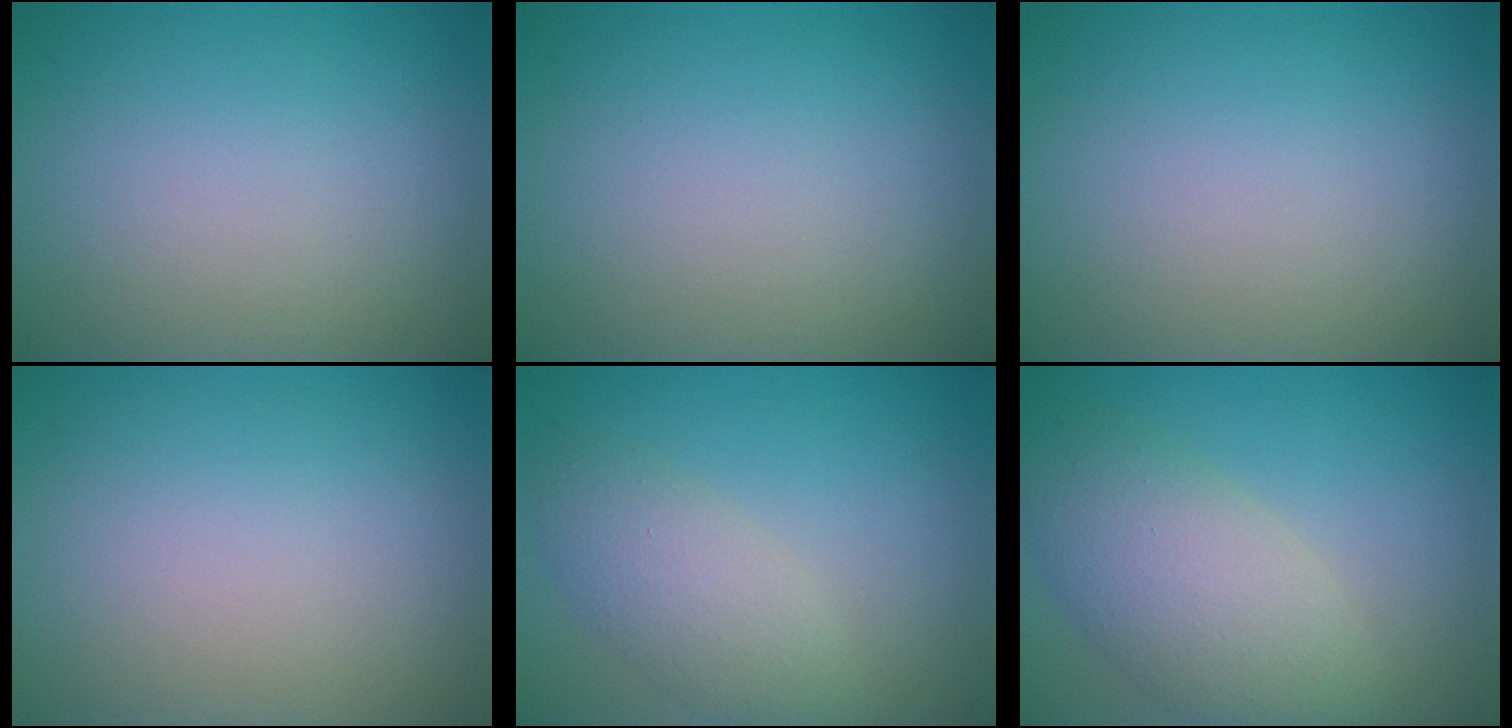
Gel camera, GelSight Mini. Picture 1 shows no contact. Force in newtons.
{"total": 0.0}
{"total": 0.0}
{"total": 0.0}
{"total": 3.6, "press": 3.6, "slide": 0.2}
{"total": 6.4, "press": 6.4, "slide": 0.6}